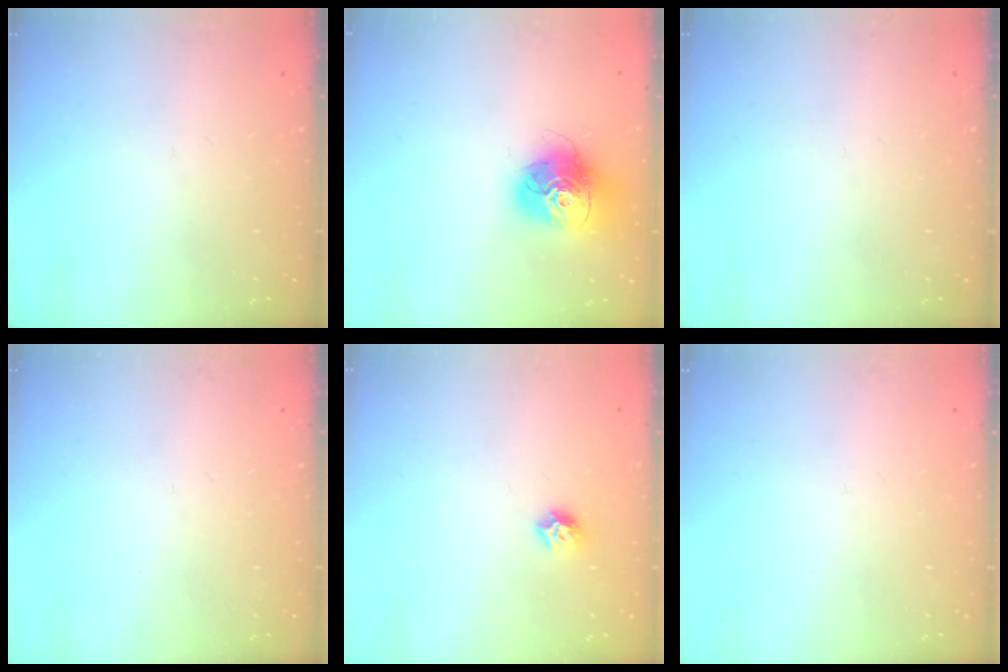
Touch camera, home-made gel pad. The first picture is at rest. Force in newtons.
{"total": 15.3, "press": 15.2, "slide": 1.8}
{"total": 0.0}
{"total": 0.0}
{"total": 6.4, "press": 6.4, "slide": 0.8}
{"total": 0.0}